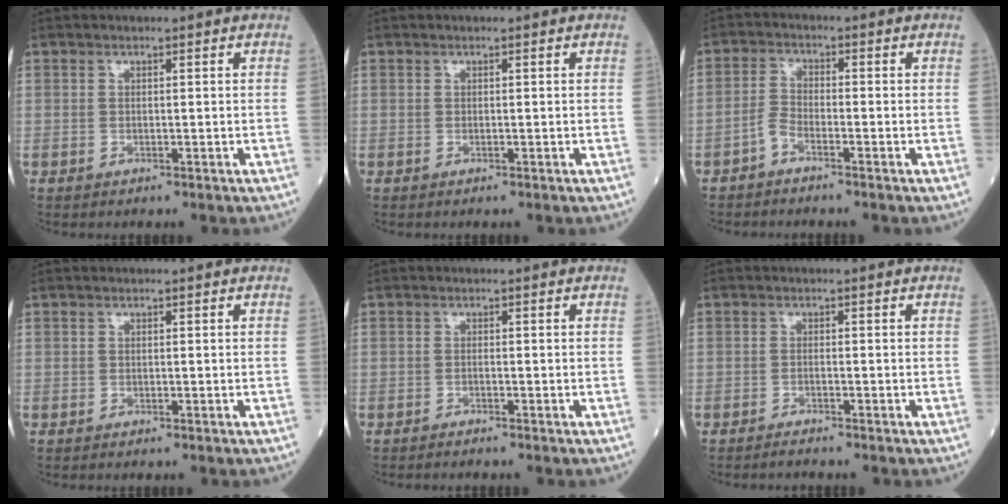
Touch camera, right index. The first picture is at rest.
{"total": 0.0}
{"total": 2.6, "force": [-2.1, 0.5, 1.5], "torque": [-0.039, -0.001, -0.048]}
{"total": 0.0}
{"total": 1.0, "force": [-0.9, -0.1, 0.3], "torque": [-0.006, 0.000, -0.015]}
{"total": 1.3, "force": [-1.2, -0.1, 0.3], "torque": [-0.007, -0.002, -0.021]}